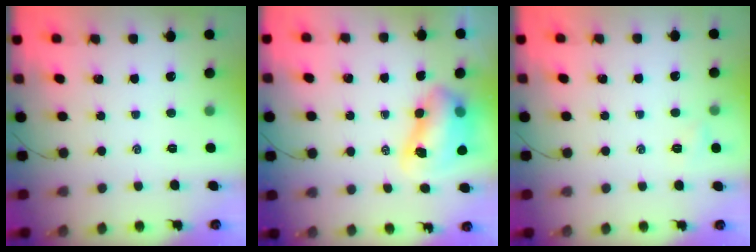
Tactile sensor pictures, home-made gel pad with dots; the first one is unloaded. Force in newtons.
{"total": 9.9, "press": 9.6, "slide": 2.1}
{"total": 2.8, "press": 2.7, "slide": 0.8}